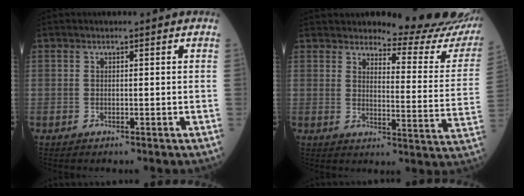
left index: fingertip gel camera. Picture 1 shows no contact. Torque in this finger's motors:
{"motor_torque": [0.67, -0.60, 0.36, 0.10]}